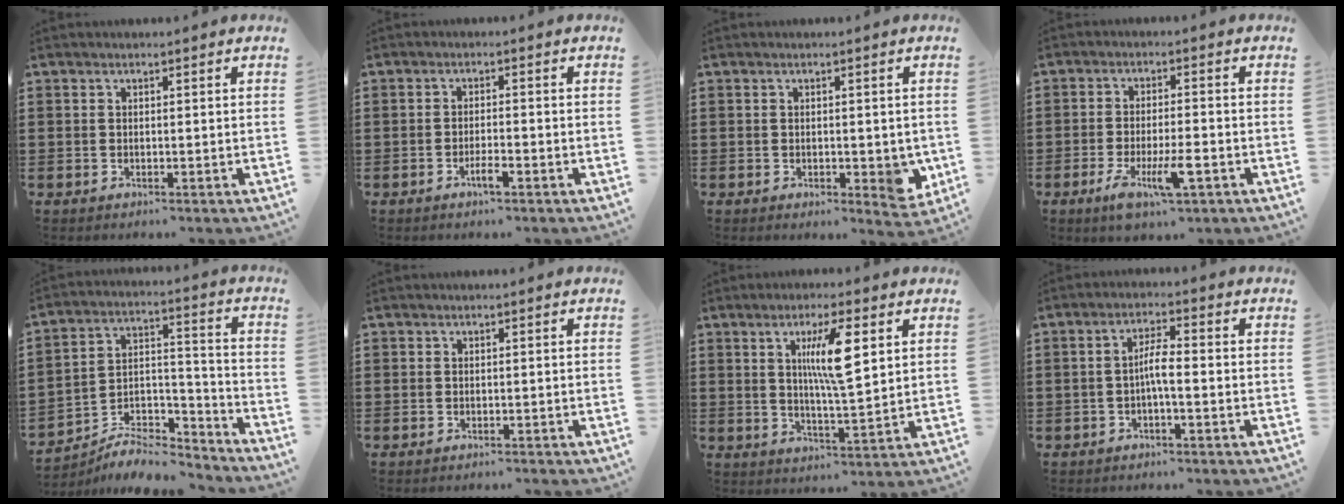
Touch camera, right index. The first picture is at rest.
{"total": 2.5, "force": [-1.6, 0.3, 1.9], "torque": [-0.033, -0.001, -0.028]}
{"total": 3.6, "force": [-0.4, 1.9, 3.1], "torque": [-0.037, -0.002, -0.008]}
{"total": 7.5, "force": [-3.2, 2.2, 6.4], "torque": [-0.125, -0.011, -0.055]}
{"total": 7.0, "force": [-6.2, 2.6, 2.0], "torque": [-0.034, 0.016, -0.119]}
{"total": 0.5, "force": [-0.5, 0.1, -0.1], "torque": [0.002, 0.002, -0.012]}
{"total": 8.3, "force": [2.8, 1.5, 7.7], "torque": [-0.138, -0.001, 0.040]}
{"total": 3.5, "force": [-1.0, 0.3, 3.3], "torque": [-0.060, 0.001, -0.019]}